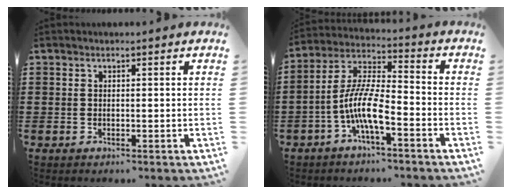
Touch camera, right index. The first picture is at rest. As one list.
[{"total": 9.5, "force": [-4.4, 2.5, 8.1], "torque": [-0.182, -0.006, -0.087]}]